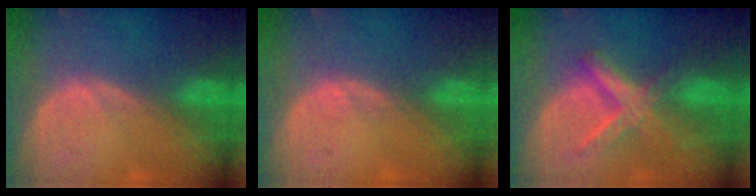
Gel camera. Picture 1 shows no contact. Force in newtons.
{"total": 0.8, "press": 0.6, "slide": 0.5}
{"total": 6.4, "press": 6.4, "slide": 0.3}